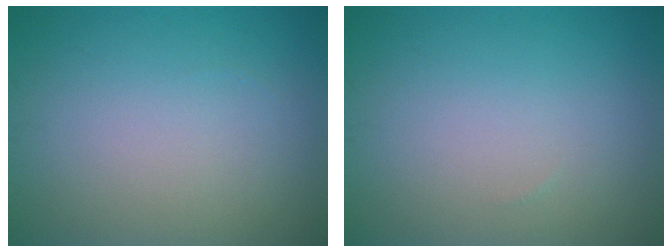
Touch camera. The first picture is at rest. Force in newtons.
{"total": 0.0}